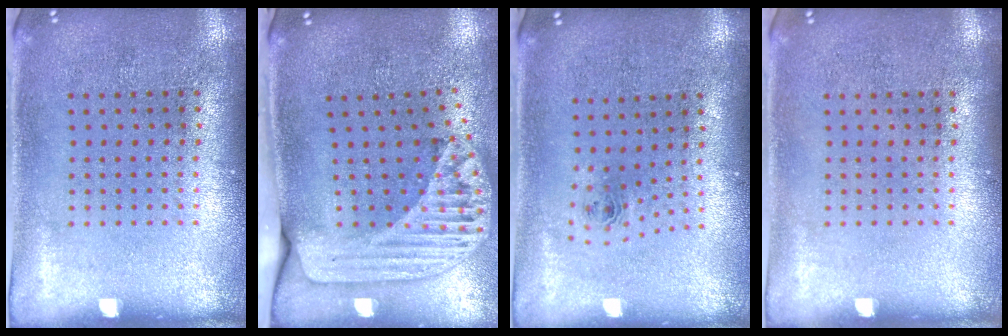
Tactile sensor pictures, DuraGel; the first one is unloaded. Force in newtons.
{"total": 2.4, "press": 1.7, "slide": 1.6}
{"total": 0.8, "press": 0.3, "slide": 0.7}
{"total": 0.0}